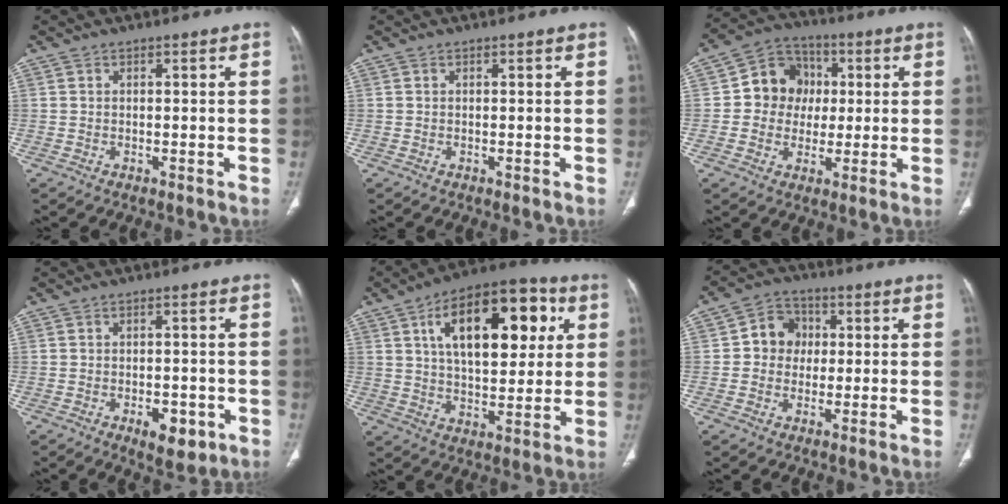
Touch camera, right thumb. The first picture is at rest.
{"total": 0.0}
{"total": 10.6, "force": [0.8, 9.6, 4.3], "torque": [-0.022, 0.015, 0.004]}
{"total": 5.9, "force": [-2.4, 3.1, 4.5], "torque": [-0.050, 0.005, -0.023]}
{"total": 22.0, "force": [7.1, 11.2, 17.6], "torque": [-0.232, -0.001, 0.105]}
{"total": 7.5, "force": [0.6, 6.7, 3.3], "torque": [-0.020, 0.013, -0.001]}